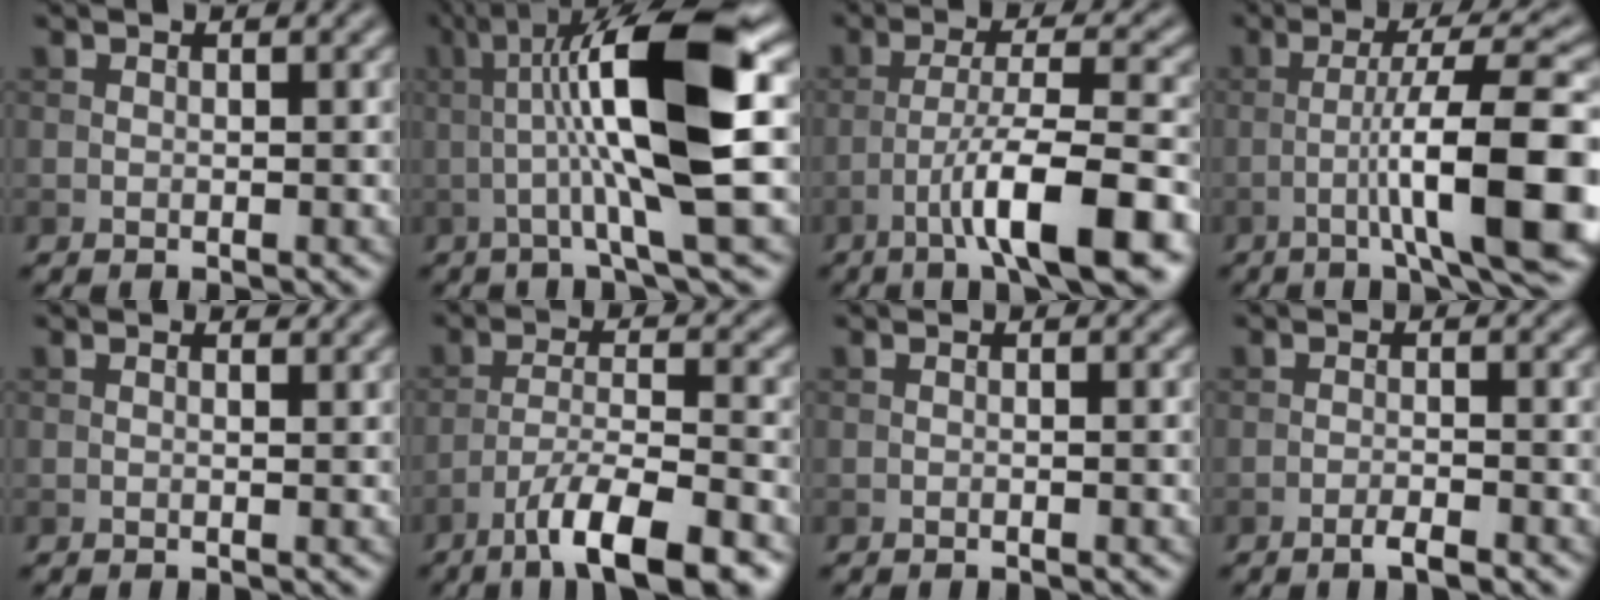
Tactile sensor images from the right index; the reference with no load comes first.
{"total": 11.4, "force": [0.3, 1.9, 11.2], "torque": [-0.178, 0.021, 0.001]}
{"total": 9.4, "force": [-4.6, 1.7, 8.0], "torque": [-0.124, 0.013, -0.075]}
{"total": 11.5, "force": [-2.8, 1.7, 11.0], "torque": [-0.156, 0.023, -0.037]}
{"total": 0.6, "force": [0.5, 0.0, 0.4], "torque": [-0.011, -0.002, 0.003]}
{"total": 8.7, "force": [-5.7, 2.0, 6.2], "torque": [-0.099, 0.003, -0.098]}
{"total": 0.7, "force": [-0.2, 0.1, 0.6], "torque": [-0.008, 0.000, -0.006]}
{"total": 1.7, "force": [-1.1, 0.2, 1.2], "torque": [-0.019, 0.003, -0.023]}